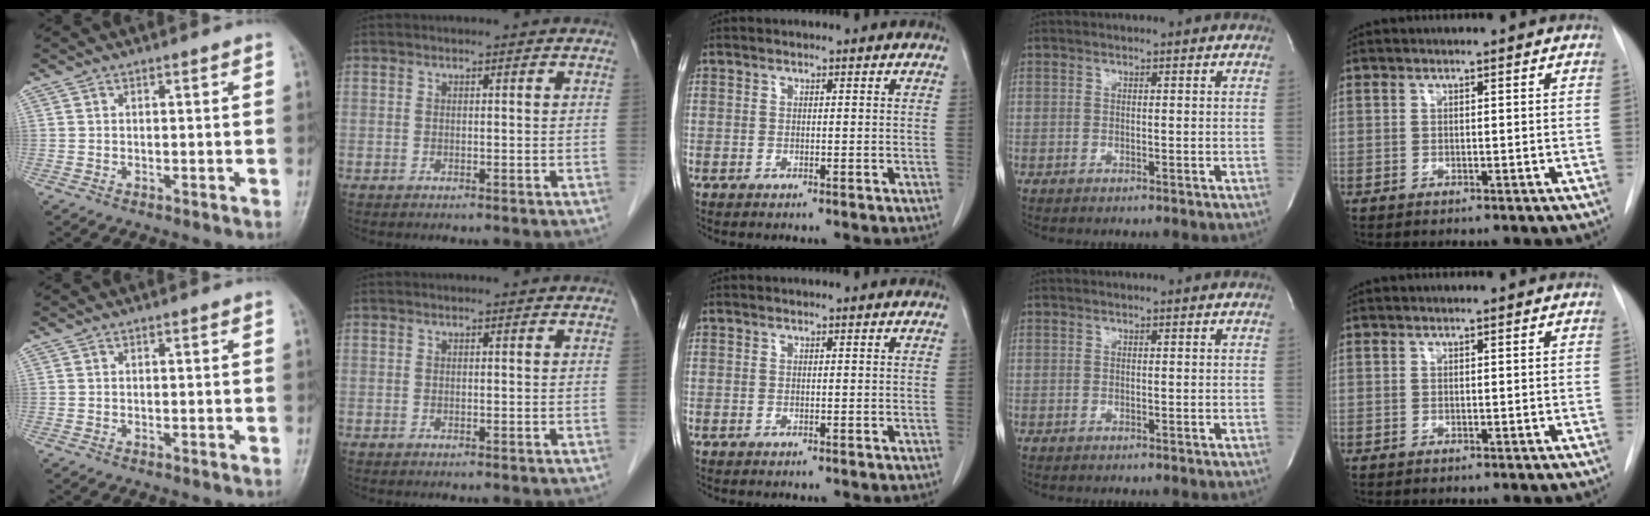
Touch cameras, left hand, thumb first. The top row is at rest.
{}